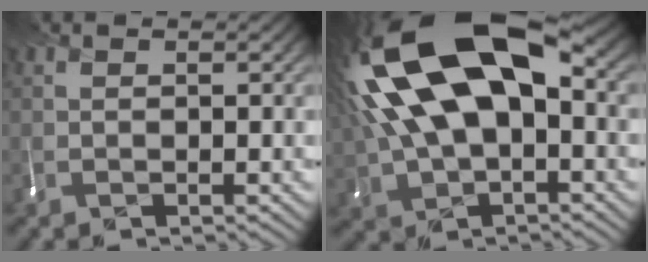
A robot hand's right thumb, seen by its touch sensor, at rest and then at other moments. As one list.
[{"total": 18.1, "force": [2.9, 10.0, 14.8], "torque": [-0.286, 0.008, 0.047]}]